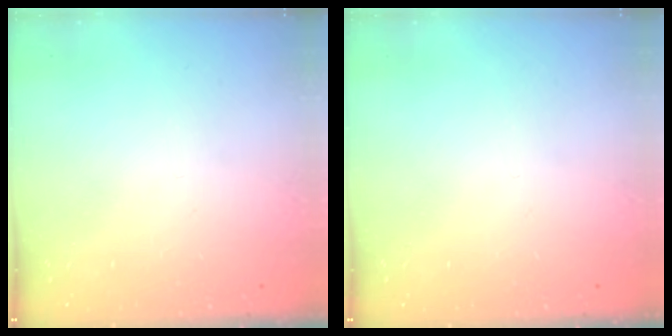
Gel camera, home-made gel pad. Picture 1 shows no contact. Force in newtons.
{"total": 0.0}